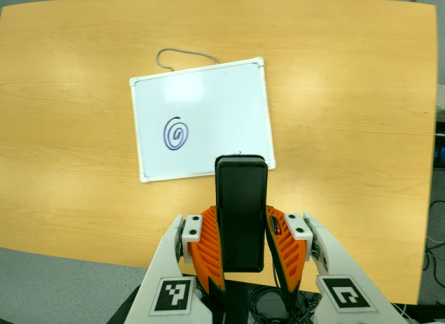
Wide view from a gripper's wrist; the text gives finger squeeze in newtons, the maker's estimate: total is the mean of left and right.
{"total": 4.7, "left": 3.2, "right": 6.2}